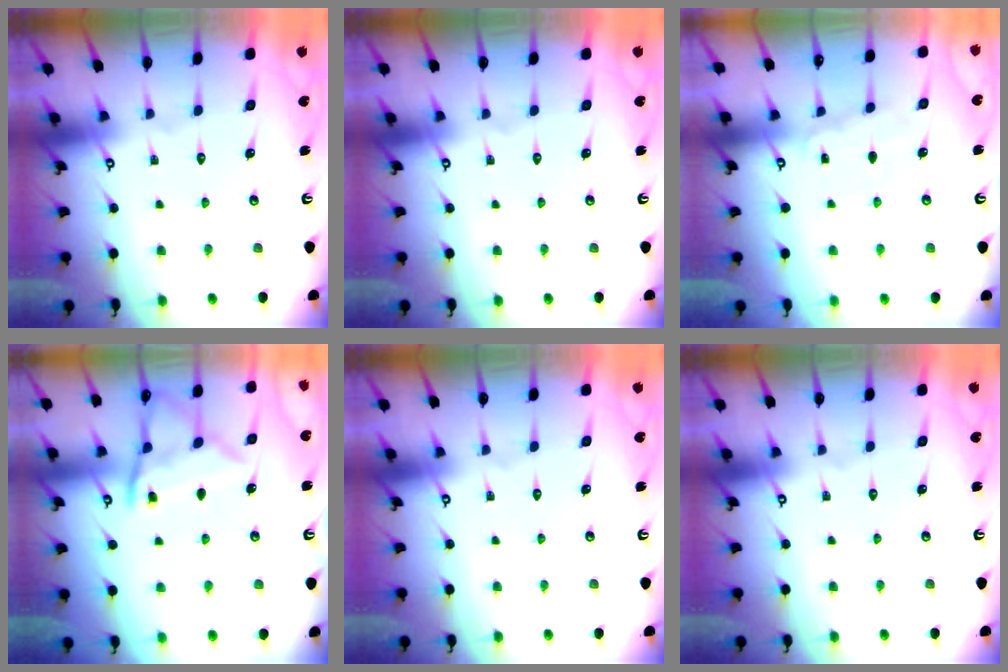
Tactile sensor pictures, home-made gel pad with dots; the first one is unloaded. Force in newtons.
{"total": 0.0}
{"total": 5.3, "press": 5.3, "slide": 0.7}
{"total": 11.8, "press": 11.8, "slide": 1.3}
{"total": 0.0}
{"total": 0.0}